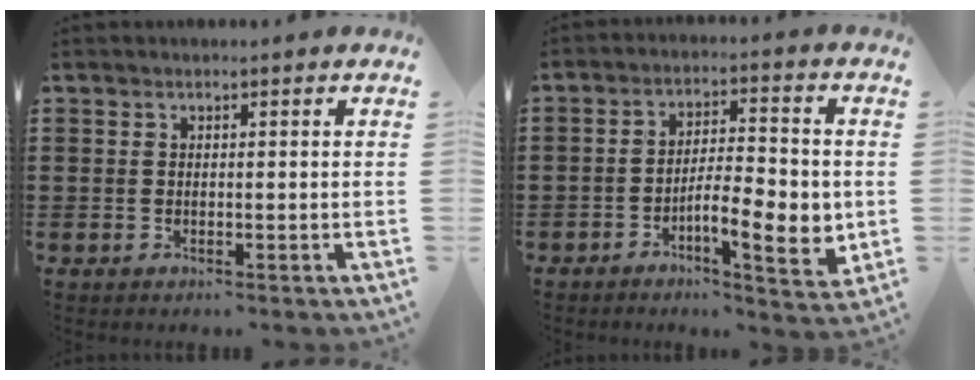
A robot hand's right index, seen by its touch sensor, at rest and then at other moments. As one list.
[{"total": 8.8, "force": [-2.6, 2.7, 8.0], "torque": [-0.124, -0.008, -0.045]}]